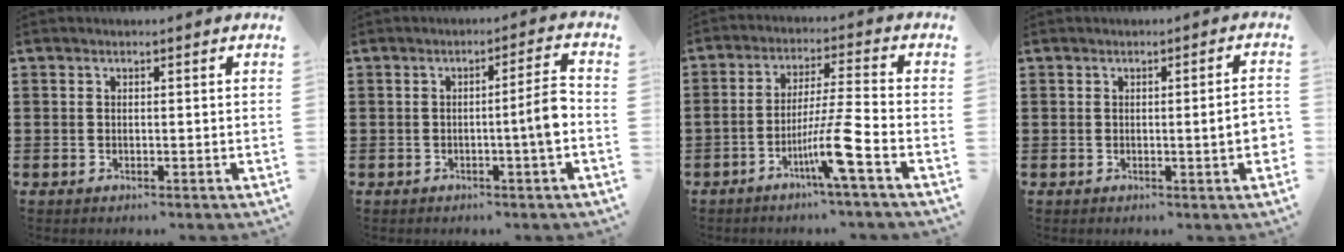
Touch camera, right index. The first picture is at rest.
{"total": 5.8, "force": [-1.0, 0.0, 5.7], "torque": [-0.091, -0.005, -0.024]}
{"total": 9.0, "force": [-4.5, -0.5, 7.7], "torque": [-0.147, -0.010, -0.085]}
{"total": 3.6, "force": [-0.4, 0.1, 3.6], "torque": [-0.052, -0.009, -0.009]}